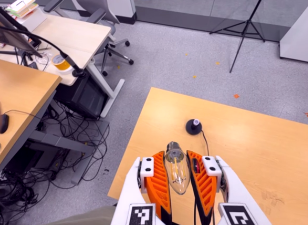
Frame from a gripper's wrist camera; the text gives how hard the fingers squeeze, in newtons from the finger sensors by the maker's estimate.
{"total": 20.2, "left": 22.6, "right": 17.8}